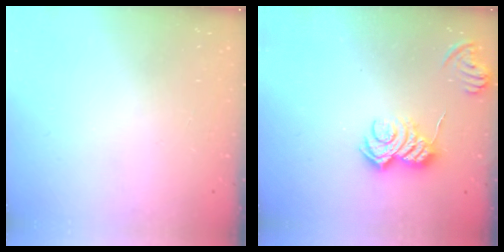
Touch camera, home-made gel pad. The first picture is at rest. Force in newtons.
{"total": 7.8, "press": 7.7, "slide": 0.9}